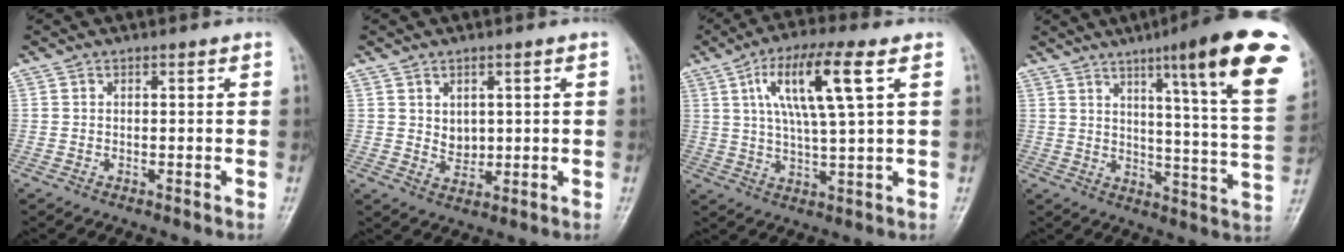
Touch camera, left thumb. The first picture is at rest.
{"total": 3.1, "force": [0.8, 2.4, 1.7], "torque": [-0.013, -0.010, 0.021]}
{"total": 12.4, "force": [4.5, 2.1, 11.4], "torque": [-0.224, 0.000, 0.080]}
{"total": 22.8, "force": [11.9, 2.6, 19.3], "torque": [-0.240, -0.045, 0.153]}